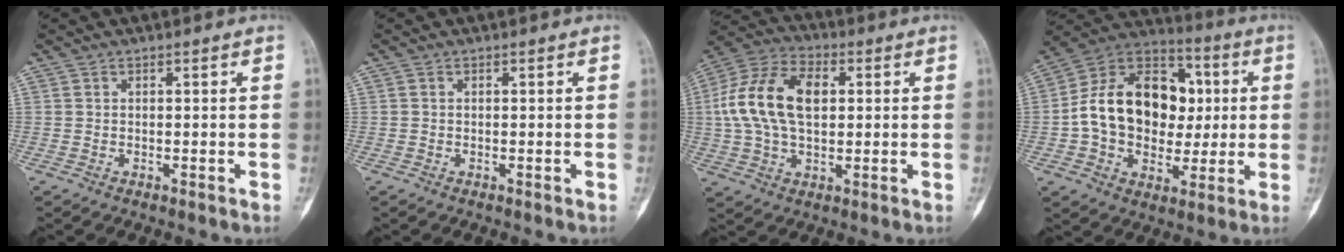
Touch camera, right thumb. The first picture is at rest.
{"total": 0.0}
{"total": 16.0, "force": [2.2, 9.7, 12.6], "torque": [-0.241, 0.024, 0.036]}
{"total": 21.8, "force": [1.2, 15.9, 14.8], "torque": [-0.215, 0.031, 0.022]}